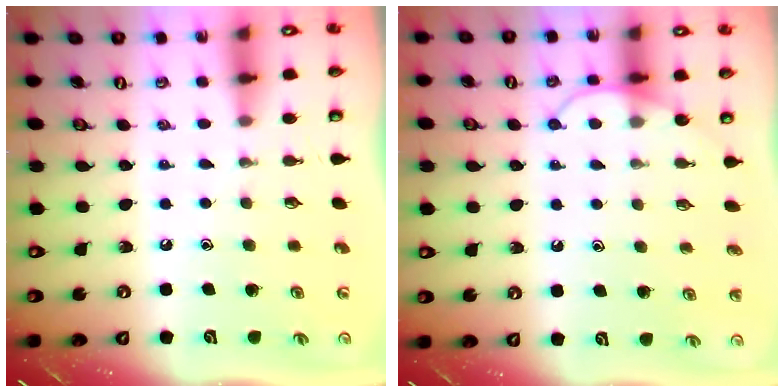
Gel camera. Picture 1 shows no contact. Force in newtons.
{"total": 6.6, "press": 6.6, "slide": 0.6}